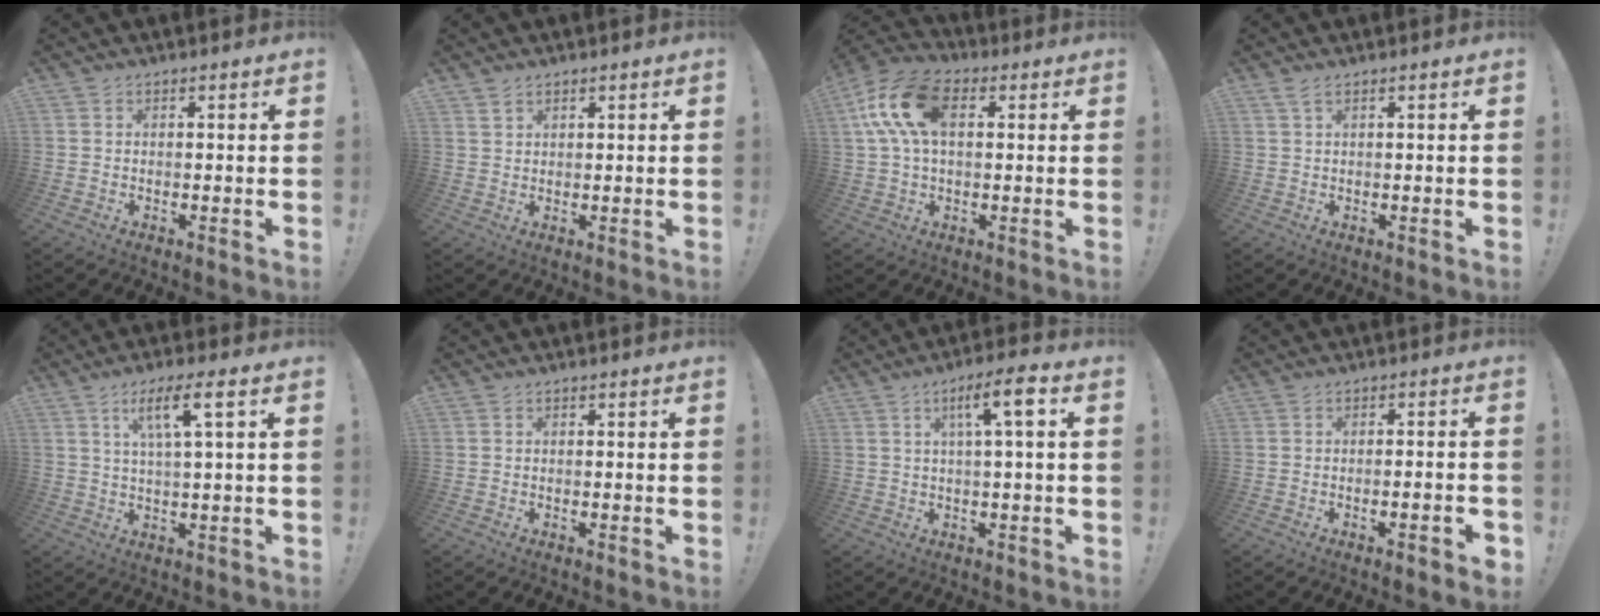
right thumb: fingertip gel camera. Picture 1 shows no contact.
{"total": 2.1, "force": [1.7, 1.0, 0.6], "torque": [0.002, -0.013, 0.031]}
{"total": 15.7, "force": [4.0, 9.4, 12.0], "torque": [-0.245, 0.008, 0.072]}
{"total": 2.0, "force": [1.3, 0.5, 1.5], "torque": [-0.034, 0.000, 0.024]}
{"total": 8.5, "force": [3.3, 1.0, 7.7], "torque": [-0.140, 0.002, 0.050]}
{"total": 0.0}
{"total": 8.2, "force": [2.2, 1.1, 7.8], "torque": [-0.122, 0.000, 0.026]}
{"total": 2.9, "force": [-1.4, 0.0, 2.5], "torque": [-0.036, -0.004, -0.020]}